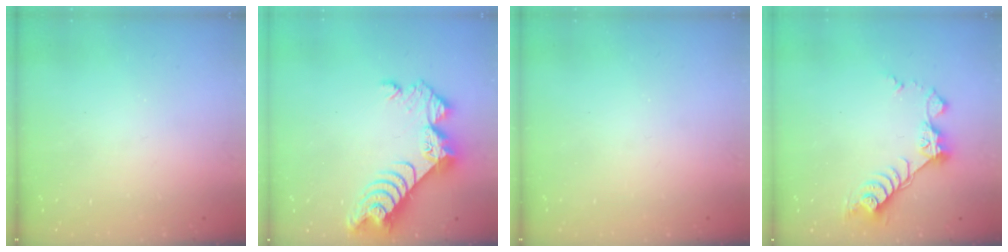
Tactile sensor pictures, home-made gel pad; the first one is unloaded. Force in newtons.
{"total": 12.7, "press": 12.7, "slide": 0.8}
{"total": 0.0}
{"total": 9.4, "press": 9.4, "slide": 0.5}